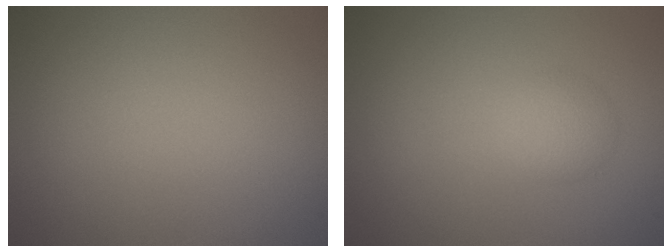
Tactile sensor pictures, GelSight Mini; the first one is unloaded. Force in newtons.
{"total": 1.8, "press": 1.8, "slide": 0.1}